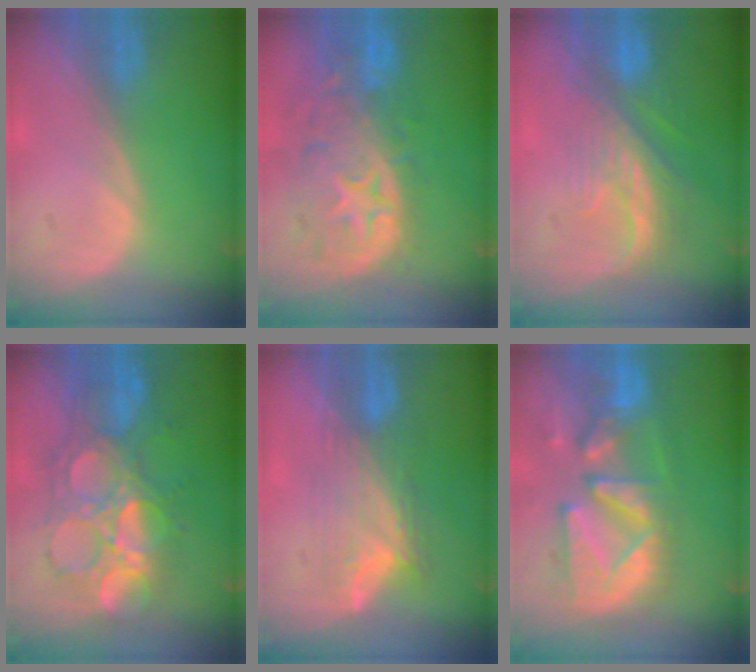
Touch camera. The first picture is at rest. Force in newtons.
{"total": 11.9, "press": 10.1, "slide": 6.3}
{"total": 8.2, "press": 7.4, "slide": 3.4}
{"total": 10.3, "press": 10.2, "slide": 0.6}
{"total": 7.0, "press": 6.5, "slide": 2.6}
{"total": 12.5, "press": 11.0, "slide": 5.9}